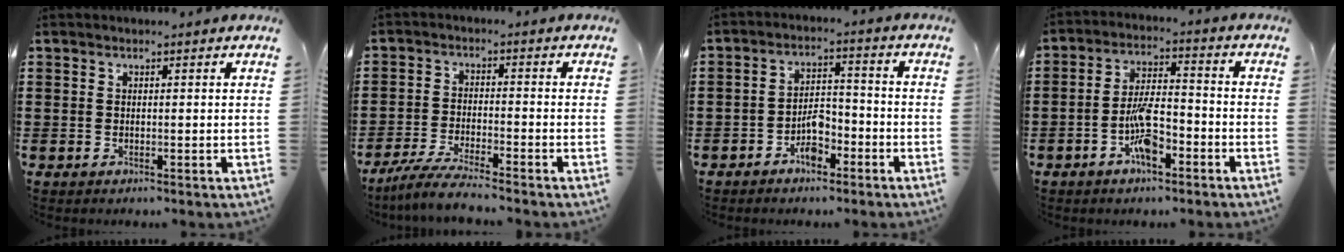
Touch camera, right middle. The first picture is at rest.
{"total": 5.0, "force": [-4.5, 0.0, 2.2], "torque": [-0.058, -0.016, -0.089]}
{"total": 4.5, "force": [-3.2, 2.0, 2.5], "torque": [-0.049, 0.009, -0.063]}
{"total": 7.1, "force": [-3.3, 2.6, 5.7], "torque": [-0.119, 0.007, -0.066]}